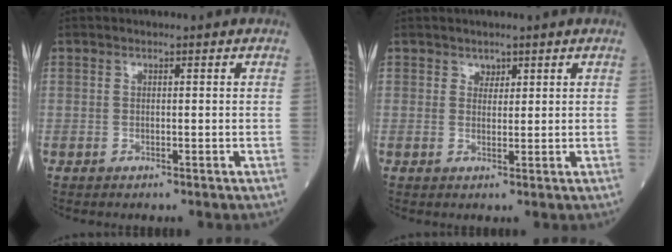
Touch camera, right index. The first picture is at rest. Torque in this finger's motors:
{"motor_torque": [-0.21, 0.14, -0.03, 0.01]}